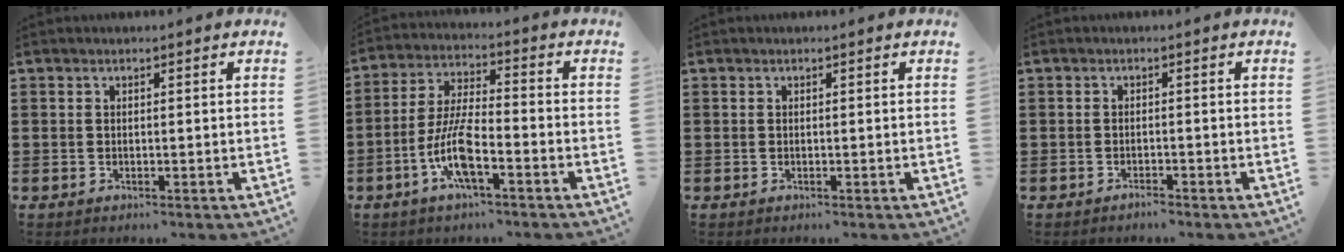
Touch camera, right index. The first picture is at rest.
{"total": 8.9, "force": [-3.9, 2.2, 7.6], "torque": [-0.171, -0.007, -0.078]}
{"total": 0.0}
{"total": 1.1, "force": [-1.1, 0.1, 0.3], "torque": [-0.009, -0.002, -0.021]}